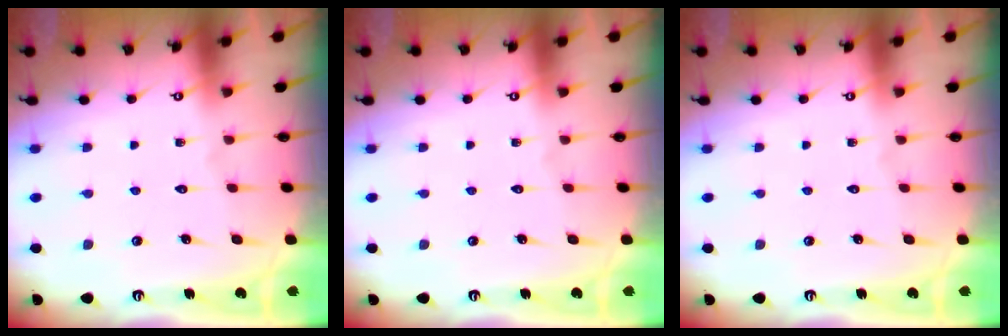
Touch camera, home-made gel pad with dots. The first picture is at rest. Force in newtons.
{"total": 0.0}
{"total": 0.0}